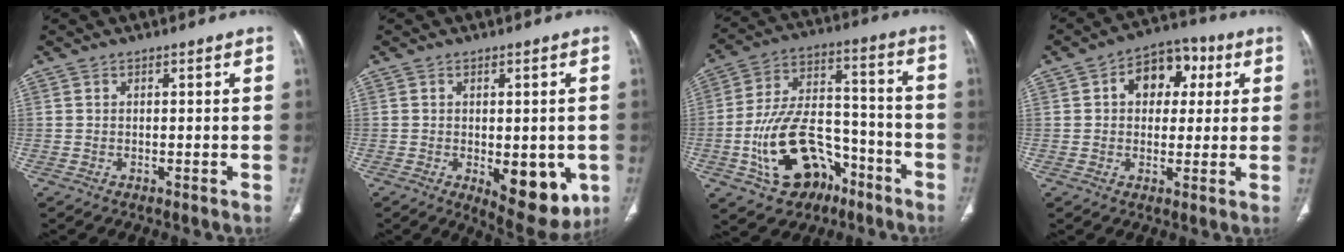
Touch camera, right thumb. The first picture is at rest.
{"total": 11.1, "force": [-2.9, 5.2, 9.3], "torque": [-0.091, -0.013, -0.025]}
{"total": 19.5, "force": [-8.6, 12.0, 12.7], "torque": [-0.196, 0.075, -0.131]}
{"total": 10.3, "force": [2.8, 7.4, 6.6], "torque": [-0.054, 0.014, 0.034]}